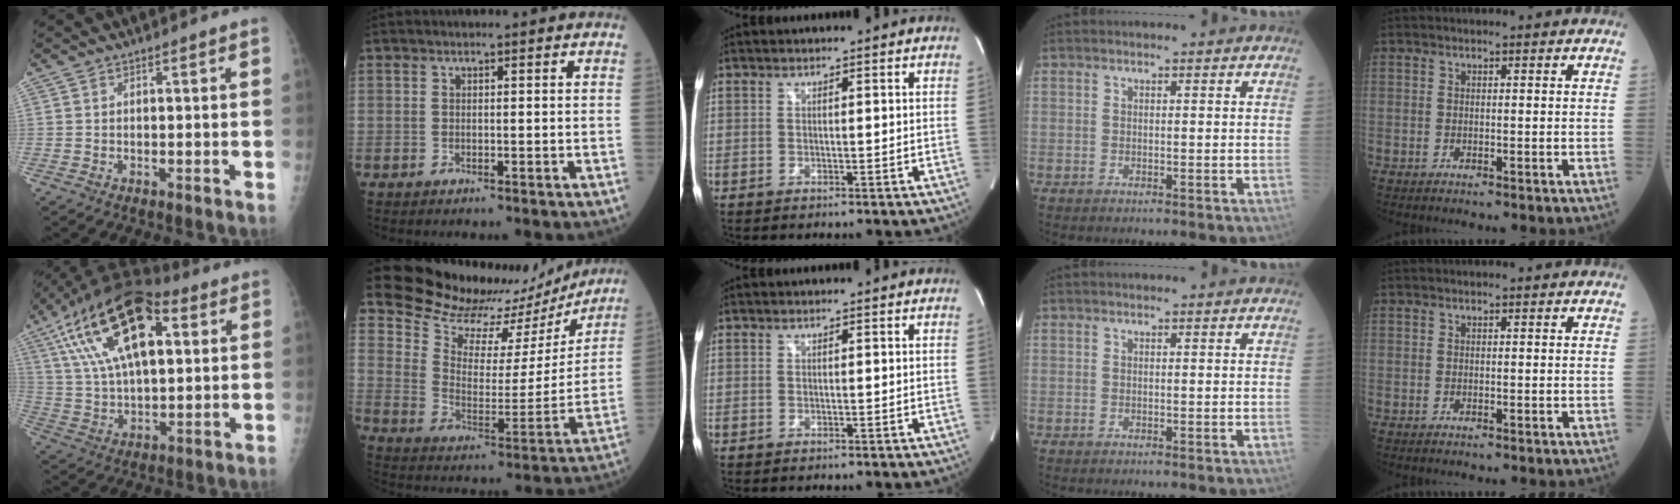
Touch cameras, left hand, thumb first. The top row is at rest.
{"thumb": {"total": 22.6, "force": [8.1, 11.1, 17.9], "torque": [-0.310, 0.005, 0.141]}, "index": {"total": 20.1, "force": [18.9, 5.1, 4.6], "torque": [-0.071, -0.032, 0.262]}}